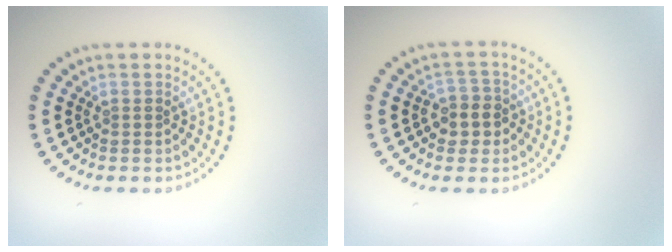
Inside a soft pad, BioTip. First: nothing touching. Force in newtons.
{"total": 2.6, "press": 2.4, "slide": 1.1}